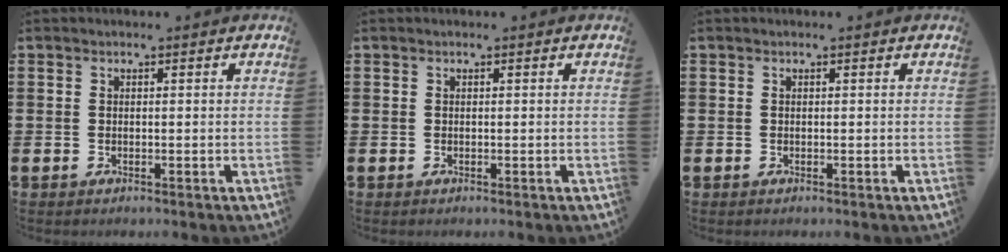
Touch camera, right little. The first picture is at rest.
{"total": 0.0}
{"total": 0.0}